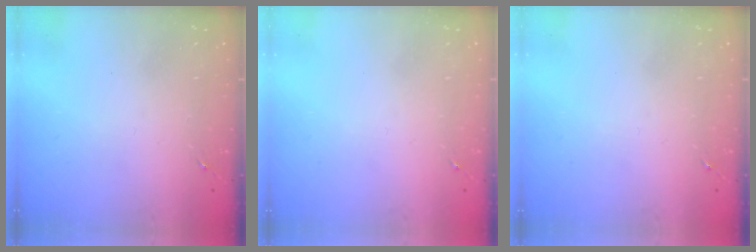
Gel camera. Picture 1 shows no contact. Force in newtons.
{"total": 0.0}
{"total": 0.0}